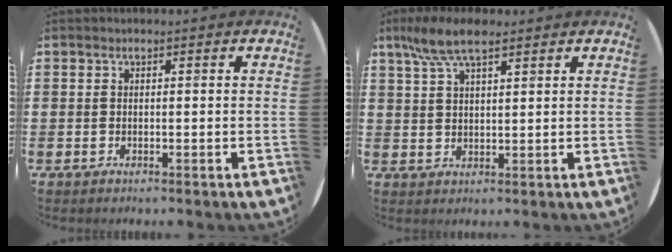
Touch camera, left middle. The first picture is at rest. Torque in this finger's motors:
{"motor_torque": [1.16, -0.83, 0.19, 0.14]}